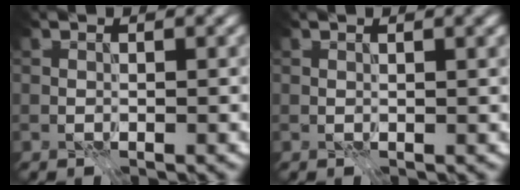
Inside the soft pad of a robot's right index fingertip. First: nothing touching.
{"total": 1.0, "force": [0.4, 0.2, 0.9], "torque": [-0.015, 0.002, 0.011]}